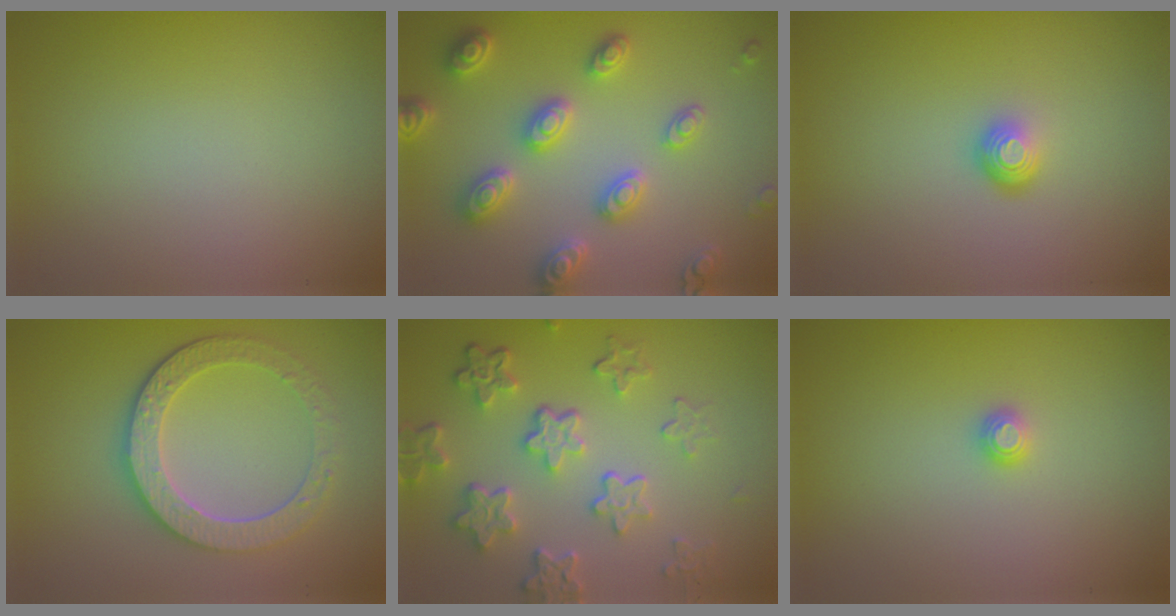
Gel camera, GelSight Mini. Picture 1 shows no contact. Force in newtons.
{"total": 5.3, "press": 5.1, "slide": 1.2}
{"total": 1.9, "press": 1.3, "slide": 1.4}
{"total": 4.5, "press": 4.0, "slide": 2.1}
{"total": 6.1, "press": 4.5, "slide": 4.1}
{"total": 1.0, "press": 1.0, "slide": 0.1}